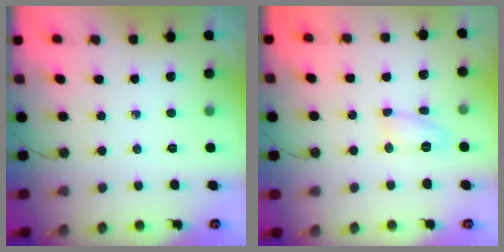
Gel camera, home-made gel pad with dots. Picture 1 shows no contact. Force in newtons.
{"total": 8.9, "press": 7.6, "slide": 4.5}